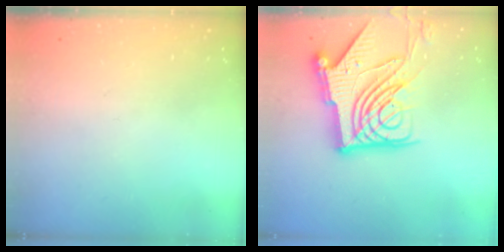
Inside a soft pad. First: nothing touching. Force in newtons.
{"total": 20.6, "press": 20.4, "slide": 2.3}